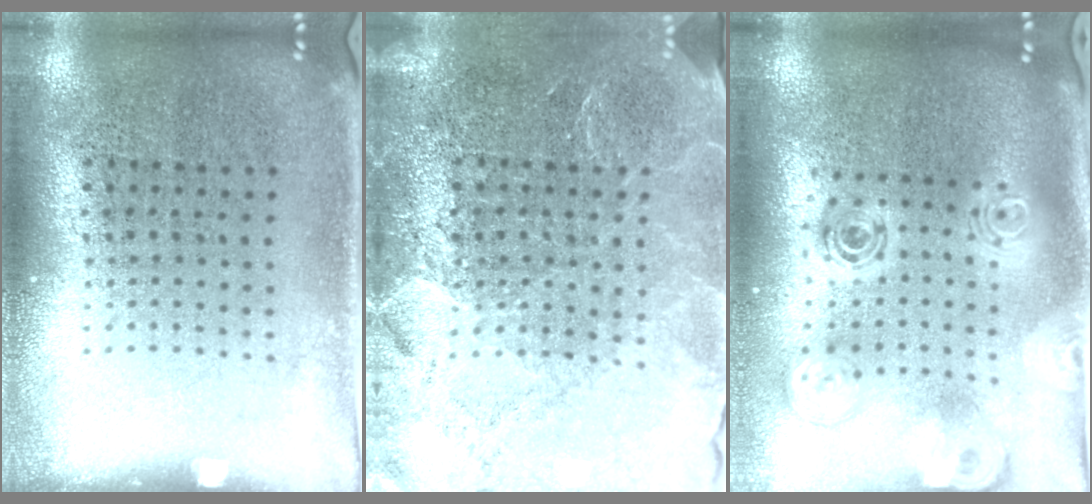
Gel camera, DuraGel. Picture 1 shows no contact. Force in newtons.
{"total": 3.5, "press": 3.3, "slide": 1.3}
{"total": 2.8, "press": 2.0, "slide": 2.0}